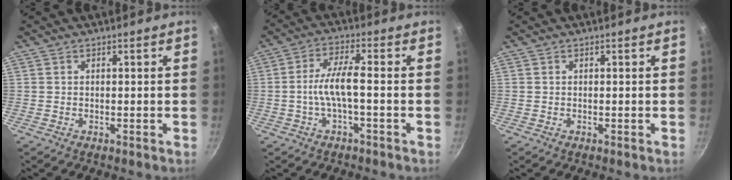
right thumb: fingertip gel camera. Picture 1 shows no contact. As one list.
[{"total": 6.3, "force": [-1.4, 1.3, 6.0], "torque": [-0.130, 0.025, -0.033]}, {"total": 0.0}]